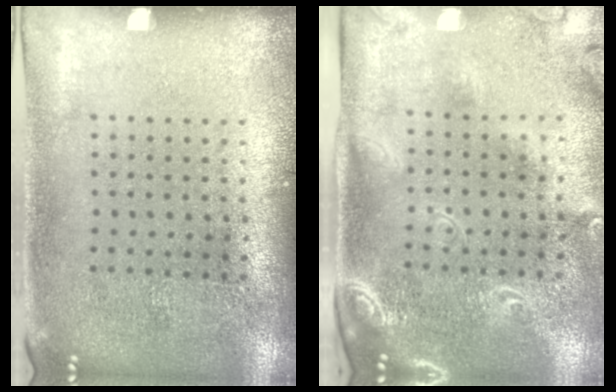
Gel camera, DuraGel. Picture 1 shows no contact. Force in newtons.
{"total": 2.4, "press": 1.8, "slide": 1.6}